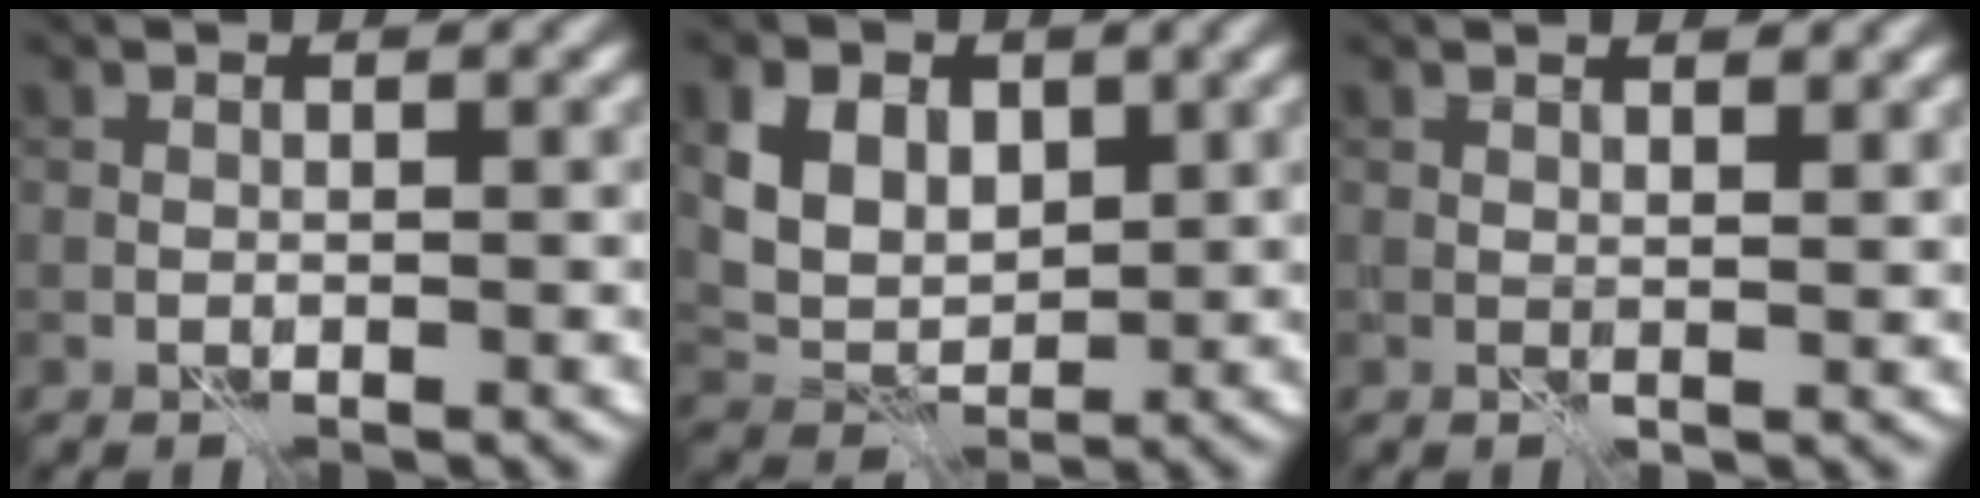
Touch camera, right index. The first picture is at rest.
{"total": 5.2, "force": [2.2, 3.7, 3.0], "torque": [-0.066, -0.004, 0.035]}
{"total": 1.5, "force": [1.1, 0.3, 0.9], "torque": [-0.014, -0.001, 0.017]}